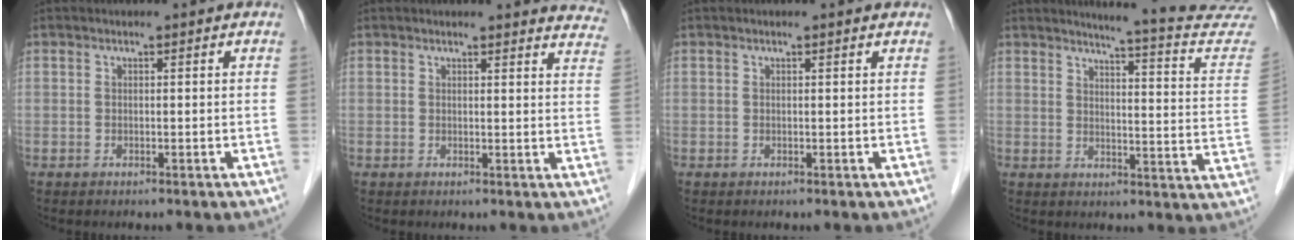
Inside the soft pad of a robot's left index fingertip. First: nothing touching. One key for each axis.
{"total": 9.2, "fx": 9.0, "fy": 1.3, "fz": 1.1, "tx": 0.023, "ty": -0.048, "tz": 0.058}
{"total": 0.5, "fx": 0.5, "fy": -0.1, "fz": 0.3, "tx": -0.012, "ty": 0.005, "tz": 0.008}
{"total": 17.8, "fx": 17.2, "fy": -0.5, "fz": 4.8, "tx": -0.052, "ty": -0.113, "tz": 0.177}